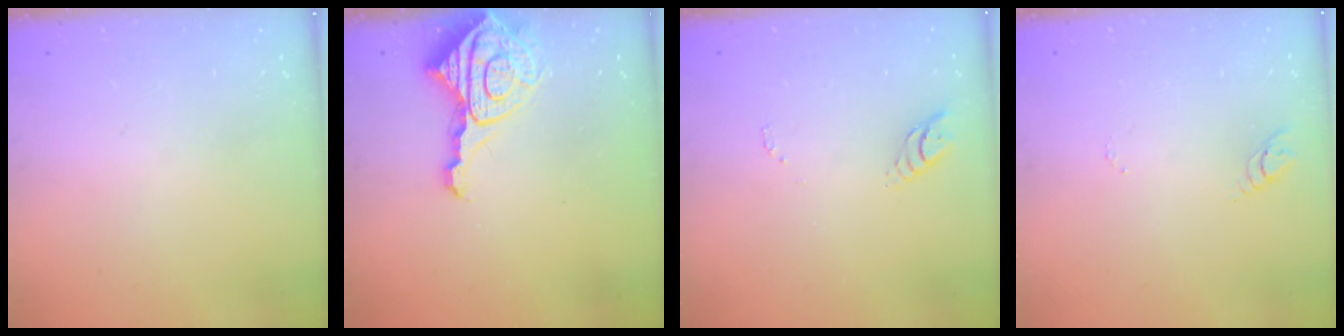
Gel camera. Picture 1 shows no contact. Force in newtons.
{"total": 11.0, "press": 10.9, "slide": 1.0}
{"total": 4.0, "press": 3.9, "slide": 0.3}
{"total": 2.7, "press": 2.7, "slide": 0.2}